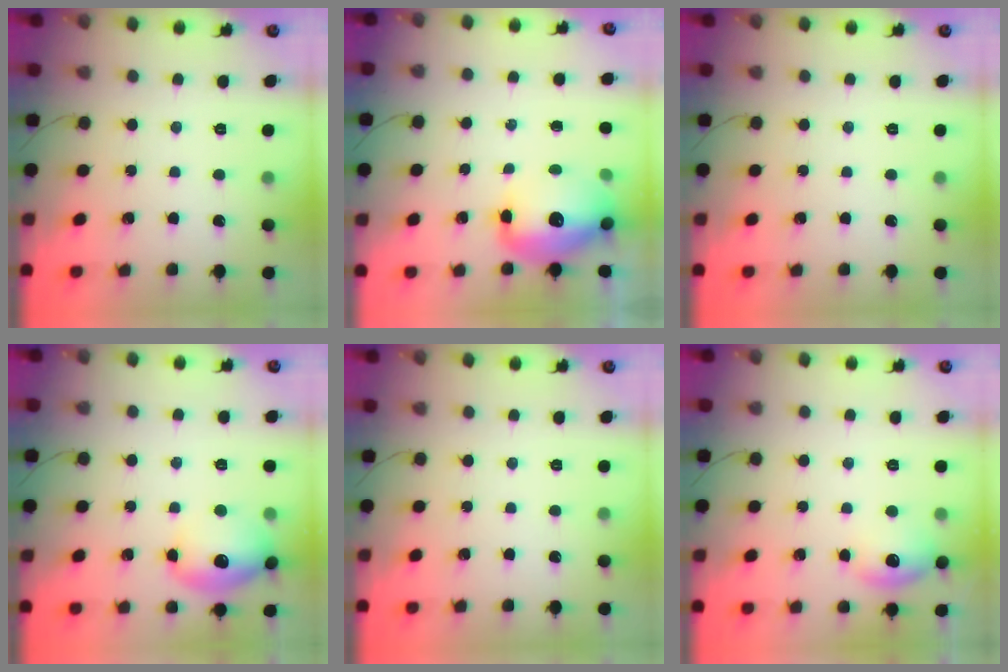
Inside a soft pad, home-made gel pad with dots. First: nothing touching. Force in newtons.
{"total": 13.2, "press": 12.8, "slide": 3.2}
{"total": 0.0}
{"total": 15.0, "press": 14.9, "slide": 1.5}
{"total": 0.0}
{"total": 8.6, "press": 8.5, "slide": 1.3}